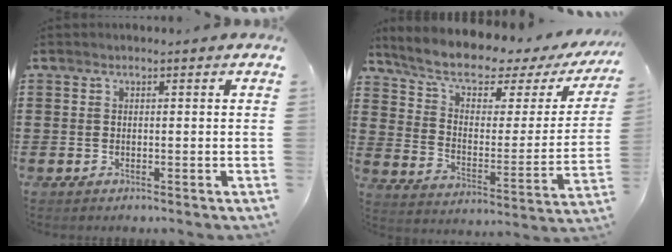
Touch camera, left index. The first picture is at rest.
{"total": 7.1, "force": [5.2, 2.5, 4.1], "torque": [-0.096, -0.035, 0.085]}